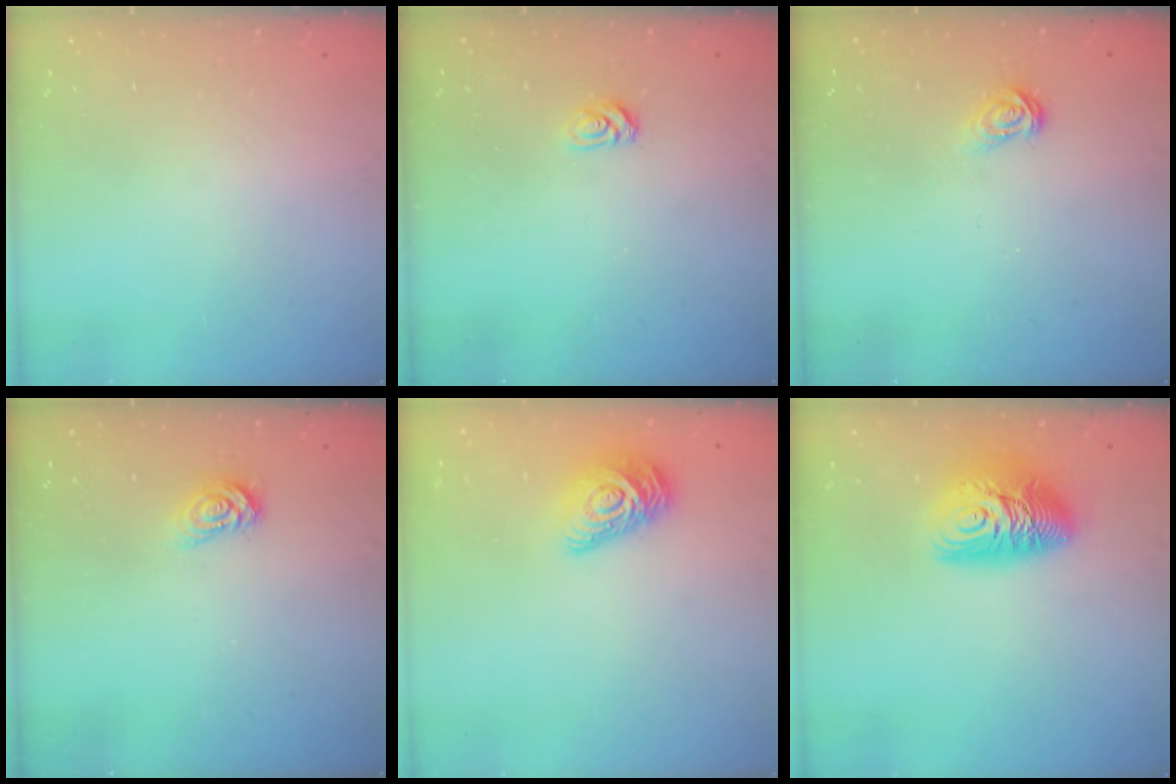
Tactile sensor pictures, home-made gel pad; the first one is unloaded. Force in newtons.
{"total": 3.4, "press": 3.4, "slide": 0.4}
{"total": 3.3, "press": 3.3, "slide": 0.1}
{"total": 4.0, "press": 3.9, "slide": 0.2}
{"total": 12.2, "press": 12.2, "slide": 0.6}
{"total": 9.9, "press": 9.9, "slide": 0.9}